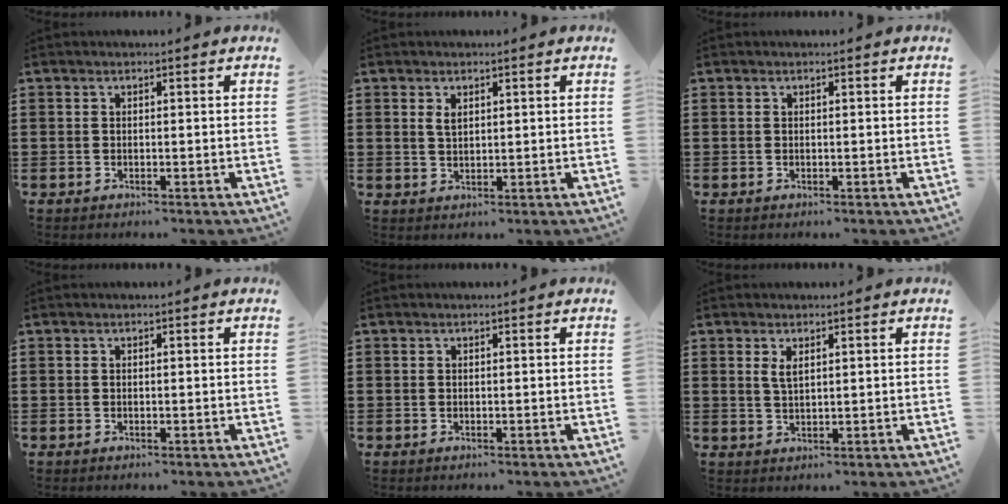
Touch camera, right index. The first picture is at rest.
{"total": 1.6, "force": [0.8, 0.8, 1.1], "torque": [-0.026, 0.004, 0.014]}
{"total": 0.0}
{"total": 0.0}
{"total": 0.0}
{"total": 2.1, "force": [1.0, 0.8, 1.6], "torque": [-0.035, 0.004, 0.016]}